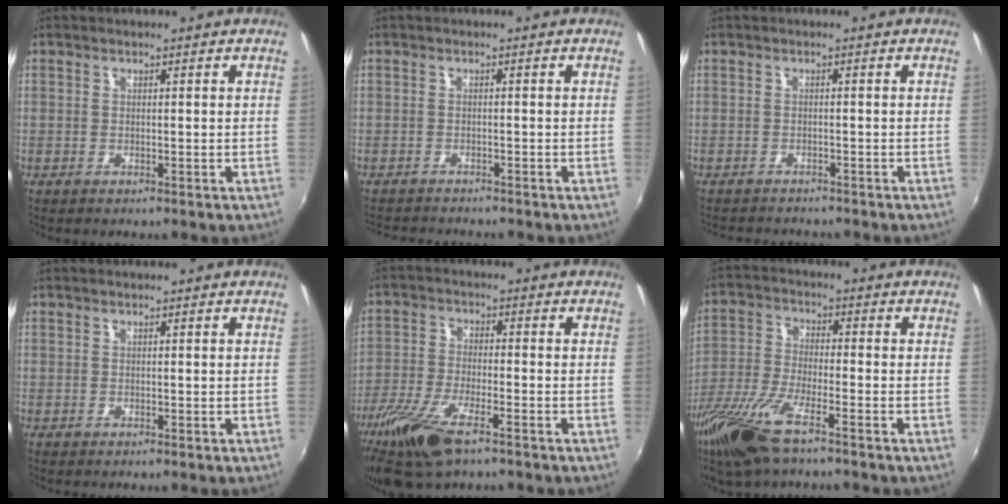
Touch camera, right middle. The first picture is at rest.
{"total": 4.6, "force": [-4.4, 0.6, 1.0], "torque": [-0.033, -0.015, -0.073]}
{"total": 4.5, "force": [-4.3, 1.0, 1.0], "torque": [-0.032, -0.013, -0.067]}
{"total": 0.0}
{"total": 13.1, "force": [-8.5, 3.7, 9.3], "torque": [-0.211, -0.039, -0.166]}
{"total": 14.0, "force": [-9.5, 2.9, 9.9], "torque": [-0.219, -0.041, -0.189]}